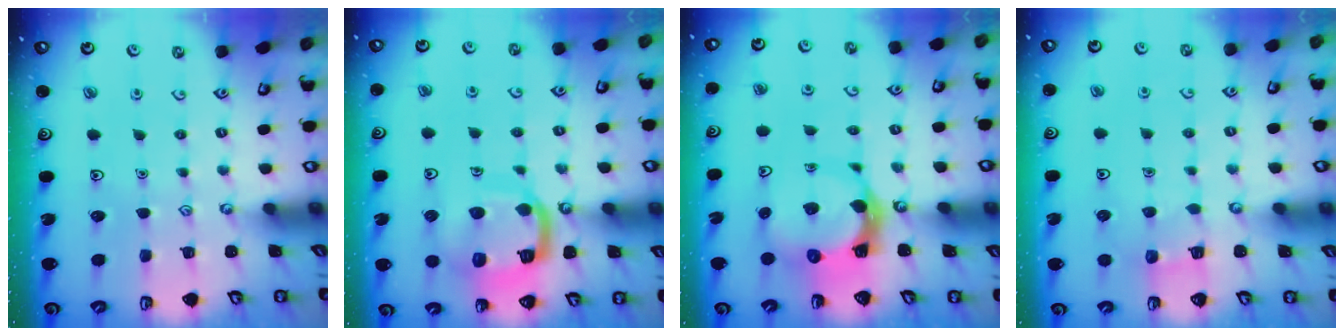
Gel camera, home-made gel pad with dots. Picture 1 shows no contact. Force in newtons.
{"total": 12.5, "press": 12.5, "slide": 1.1}
{"total": 7.4, "press": 7.3, "slide": 1.1}
{"total": 3.4, "press": 3.4, "slide": 0.2}